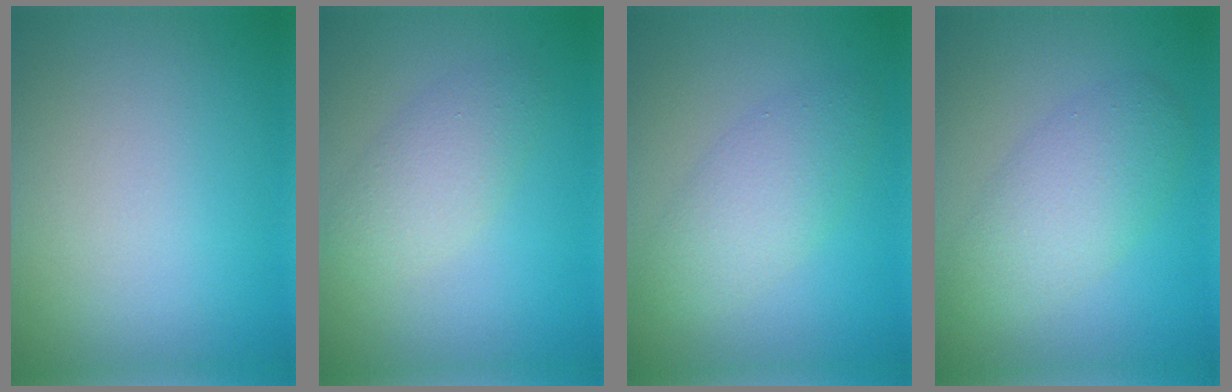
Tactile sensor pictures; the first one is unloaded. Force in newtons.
{"total": 2.7, "press": 2.7, "slide": 0.0}
{"total": 3.4, "press": 3.4, "slide": 0.1}
{"total": 4.1, "press": 4.0, "slide": 0.4}